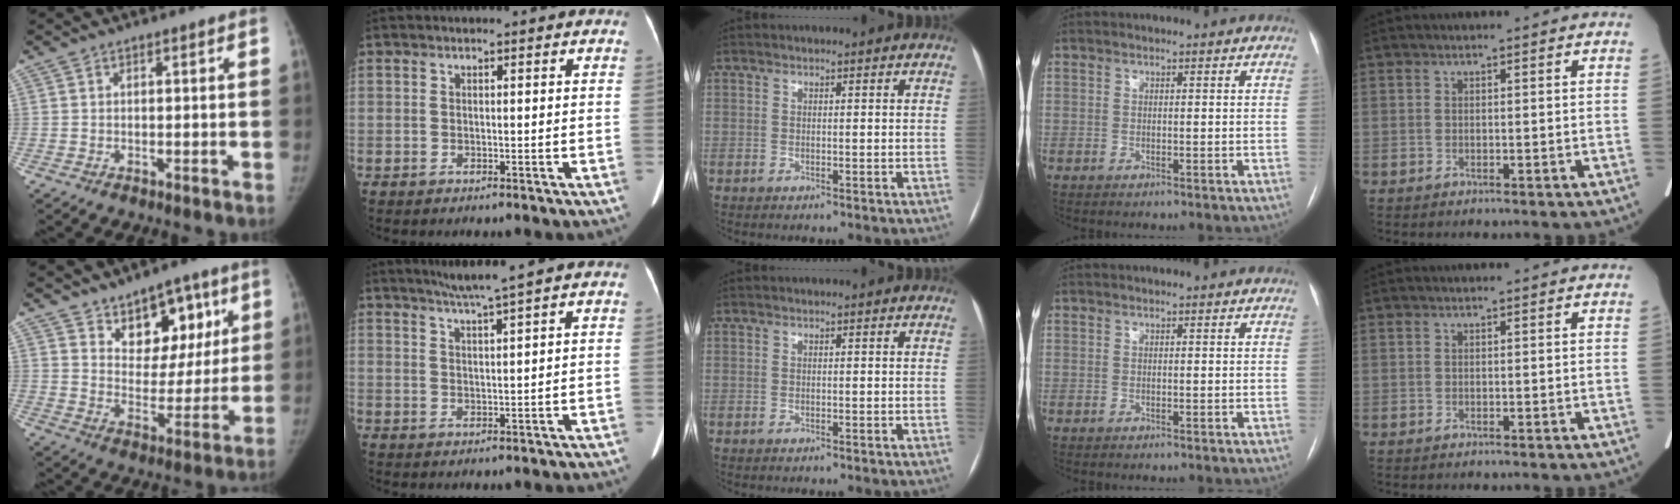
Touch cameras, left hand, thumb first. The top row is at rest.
{"thumb": {"total": 12.8, "force": [7.1, 8.3, 6.7], "torque": [-0.046, -0.038, 0.114]}, "index": {"total": 4.4, "force": [3.4, -1.4, 2.4], "torque": [-0.045, -0.004, 0.066]}}